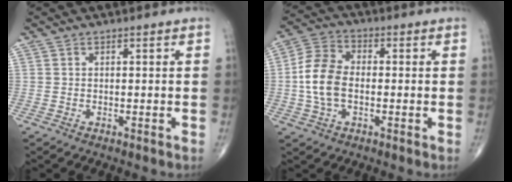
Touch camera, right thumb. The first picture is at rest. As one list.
[{"total": 9.7, "force": [-0.9, 6.1, 7.5], "torque": [-0.153, 0.021, -0.024]}]